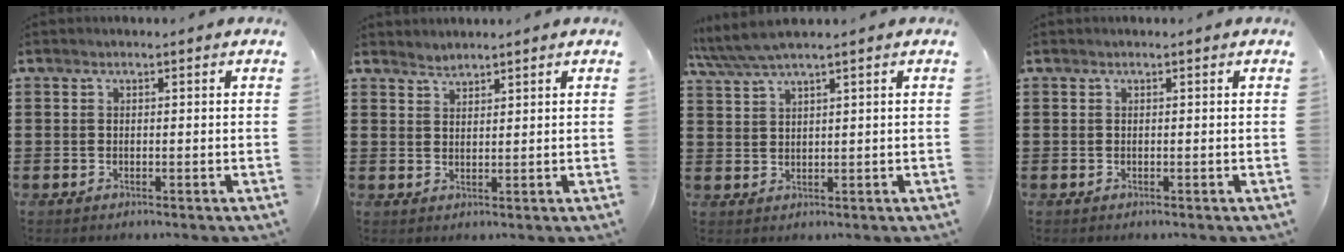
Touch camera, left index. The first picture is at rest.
{"total": 1.5, "force": [1.5, 0.0, -0.1], "torque": [-0.001, 0.000, 0.031]}
{"total": 3.6, "force": [2.8, 0.1, 2.3], "torque": [-0.053, -0.002, 0.050]}
{"total": 0.0}